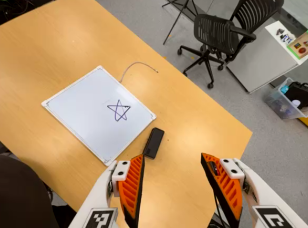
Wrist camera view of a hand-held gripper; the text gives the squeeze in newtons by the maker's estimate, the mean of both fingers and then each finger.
{"total": 0.0}